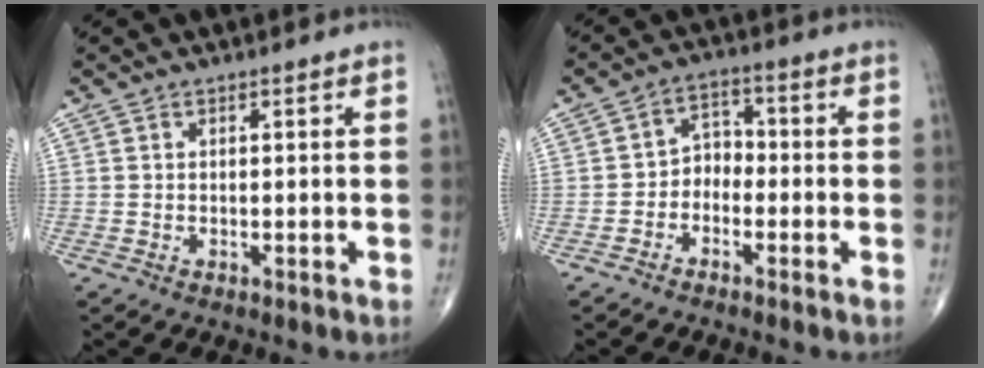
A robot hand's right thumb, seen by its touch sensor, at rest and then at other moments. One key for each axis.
{"total": 4.5, "fx": -1.9, "fy": 3.4, "fz": 2.2, "tx": -0.015, "ty": 0.029, "tz": -0.047}